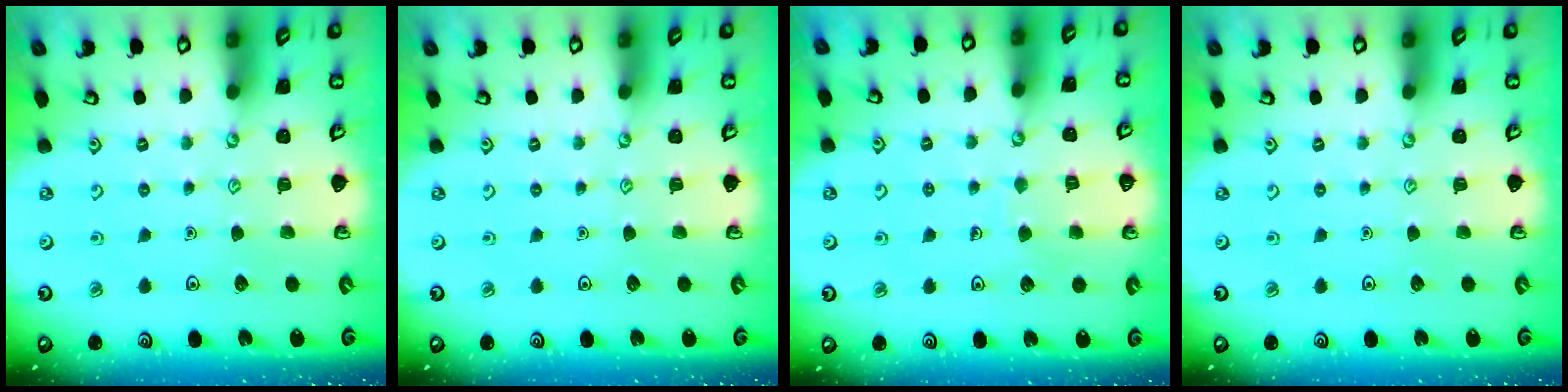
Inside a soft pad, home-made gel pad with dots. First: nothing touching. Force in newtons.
{"total": 0.0}
{"total": 4.3, "press": 4.2, "slide": 0.4}
{"total": 0.0}